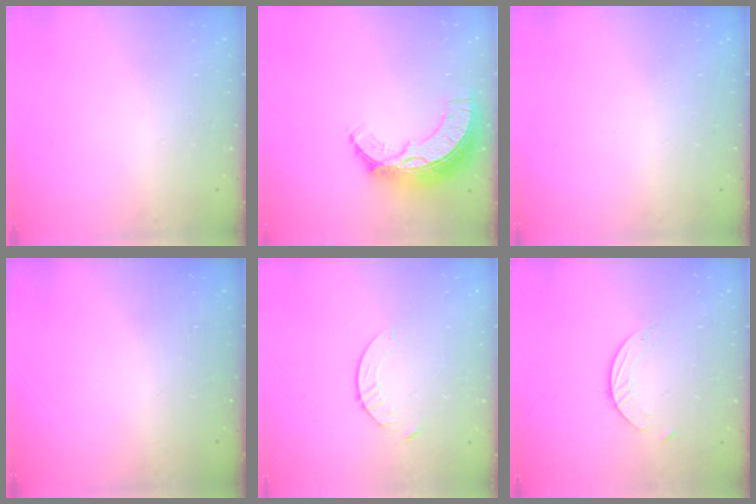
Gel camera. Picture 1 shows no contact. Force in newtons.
{"total": 13.4, "press": 13.3, "slide": 0.9}
{"total": 0.0}
{"total": 0.0}
{"total": 4.1, "press": 4.1, "slide": 0.4}
{"total": 4.5, "press": 4.5, "slide": 0.3}